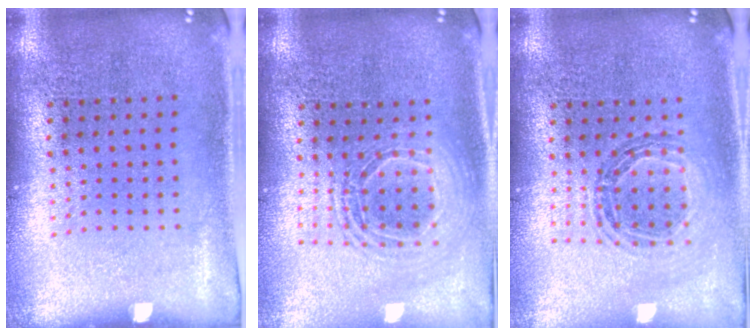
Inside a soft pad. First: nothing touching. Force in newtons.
{"total": 1.9, "press": 1.5, "slide": 1.1}
{"total": 0.8, "press": 0.8, "slide": 0.1}